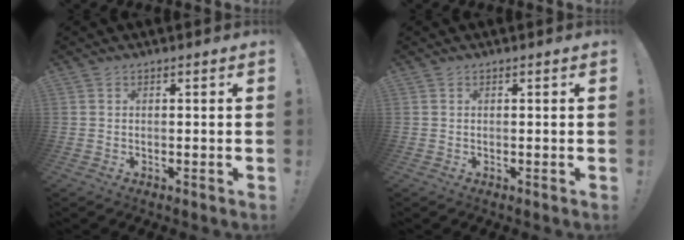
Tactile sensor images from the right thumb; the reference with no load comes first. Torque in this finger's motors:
{"motor_torque": [-0.03, -0.02, 0.03, 0.00, 0.00]}